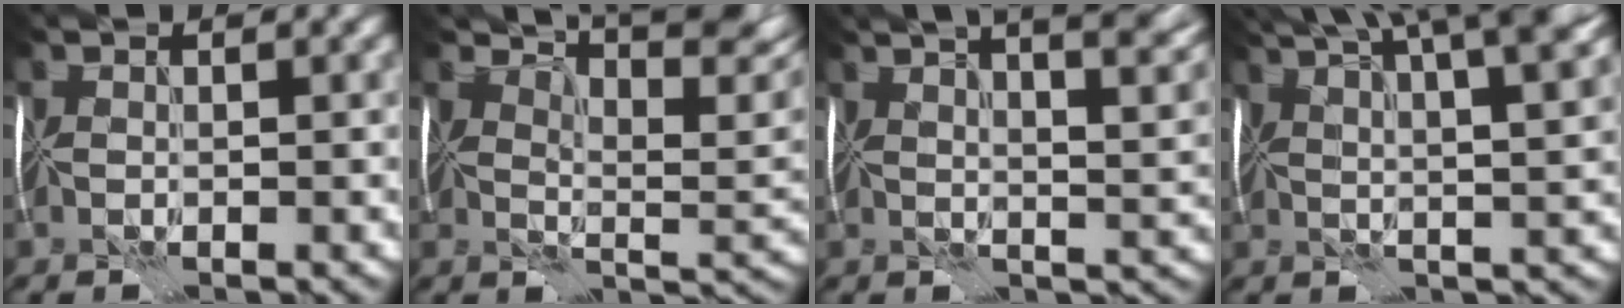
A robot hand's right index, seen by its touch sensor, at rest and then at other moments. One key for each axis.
{"total": 6.8, "fx": 5.4, "fy": 1.1, "fz": 4.0, "tx": -0.060, "ty": 0.002, "tz": 0.080}
{"total": 14.4, "fx": 8.4, "fy": 5.6, "fz": 10.3, "tx": -0.103, "ty": 0.064, "tz": 0.084}
{"total": 12.6, "fx": 7.3, "fy": 3.8, "fz": 9.5, "tx": -0.128, "ty": 0.044, "tz": 0.080}